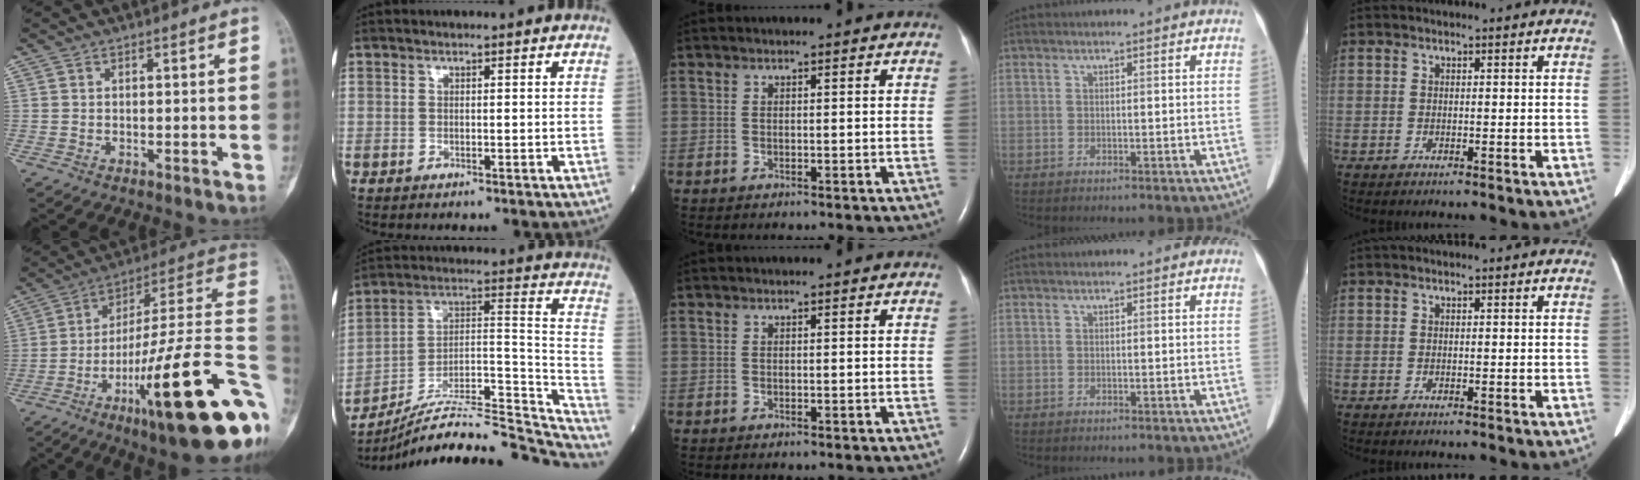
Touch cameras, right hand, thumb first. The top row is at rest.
{"thumb": {"total": 30.0, "force": [-10.1, 5.6, 27.7], "torque": [-0.347, 0.052, -0.155]}, "index": {"total": 28.7, "force": [-26.6, 3.3, 10.4], "torque": [-0.110, 0.025, -0.390]}}